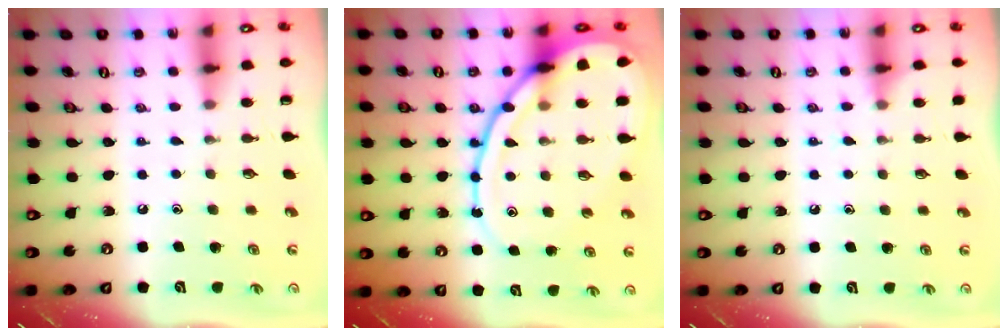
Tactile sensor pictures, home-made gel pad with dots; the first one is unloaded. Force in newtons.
{"total": 18.4, "press": 18.3, "slide": 1.9}
{"total": 4.2, "press": 4.1, "slide": 0.6}